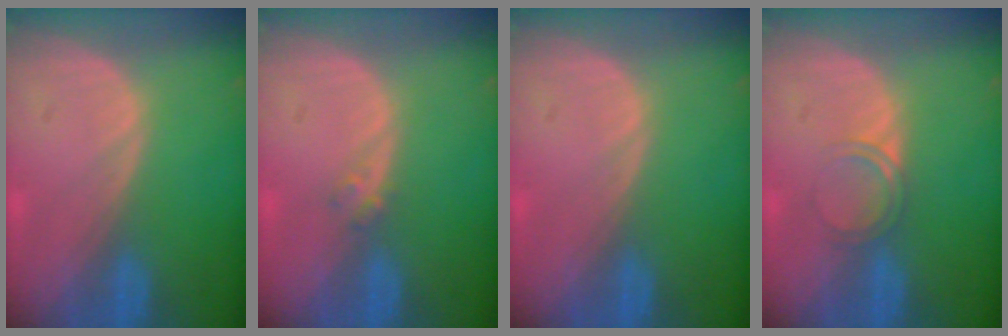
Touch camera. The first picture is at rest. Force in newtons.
{"total": 1.4, "press": 1.2, "slide": 0.7}
{"total": 0.0}
{"total": 2.4, "press": 2.4, "slide": 0.2}